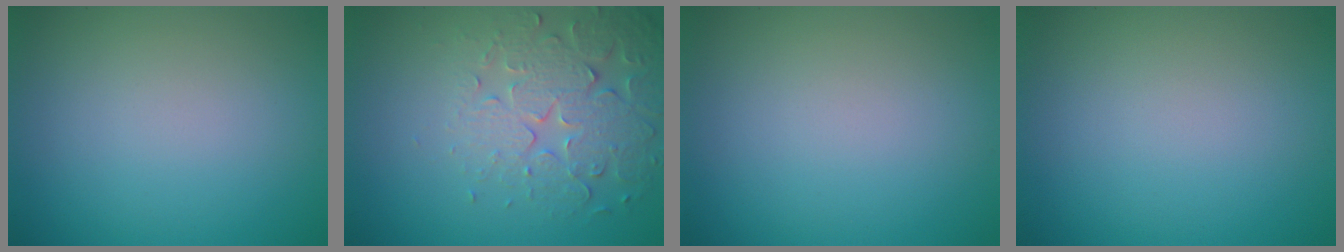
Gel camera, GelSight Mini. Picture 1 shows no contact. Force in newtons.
{"total": 5.0, "press": 4.1, "slide": 2.9}
{"total": 0.0}
{"total": 0.0}